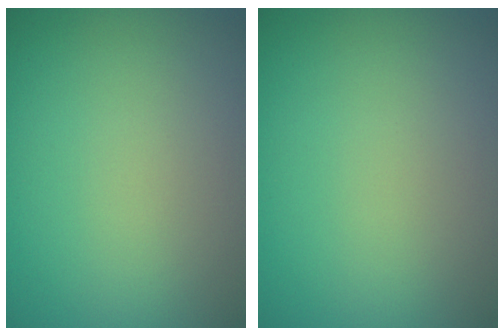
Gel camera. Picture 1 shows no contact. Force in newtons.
{"total": 0.0}